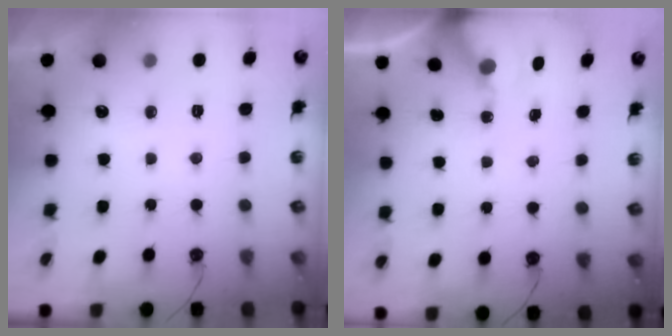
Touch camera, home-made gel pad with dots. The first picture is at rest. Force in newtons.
{"total": 6.8, "press": 6.8, "slide": 0.5}